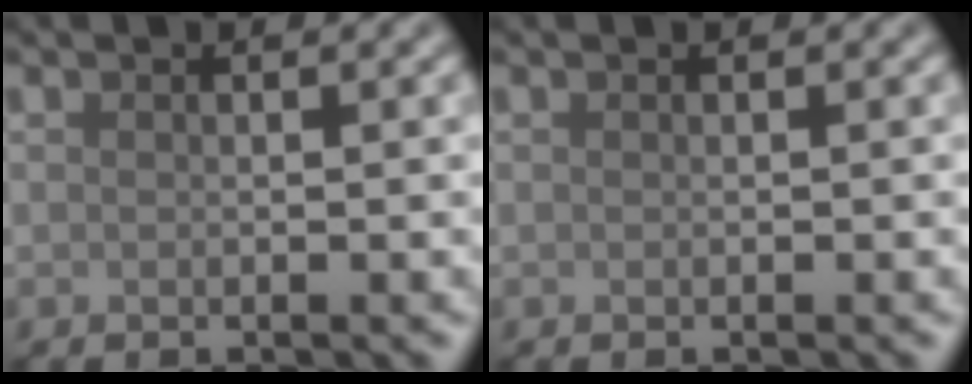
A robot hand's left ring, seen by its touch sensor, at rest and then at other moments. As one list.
[{"total": 0.0}]